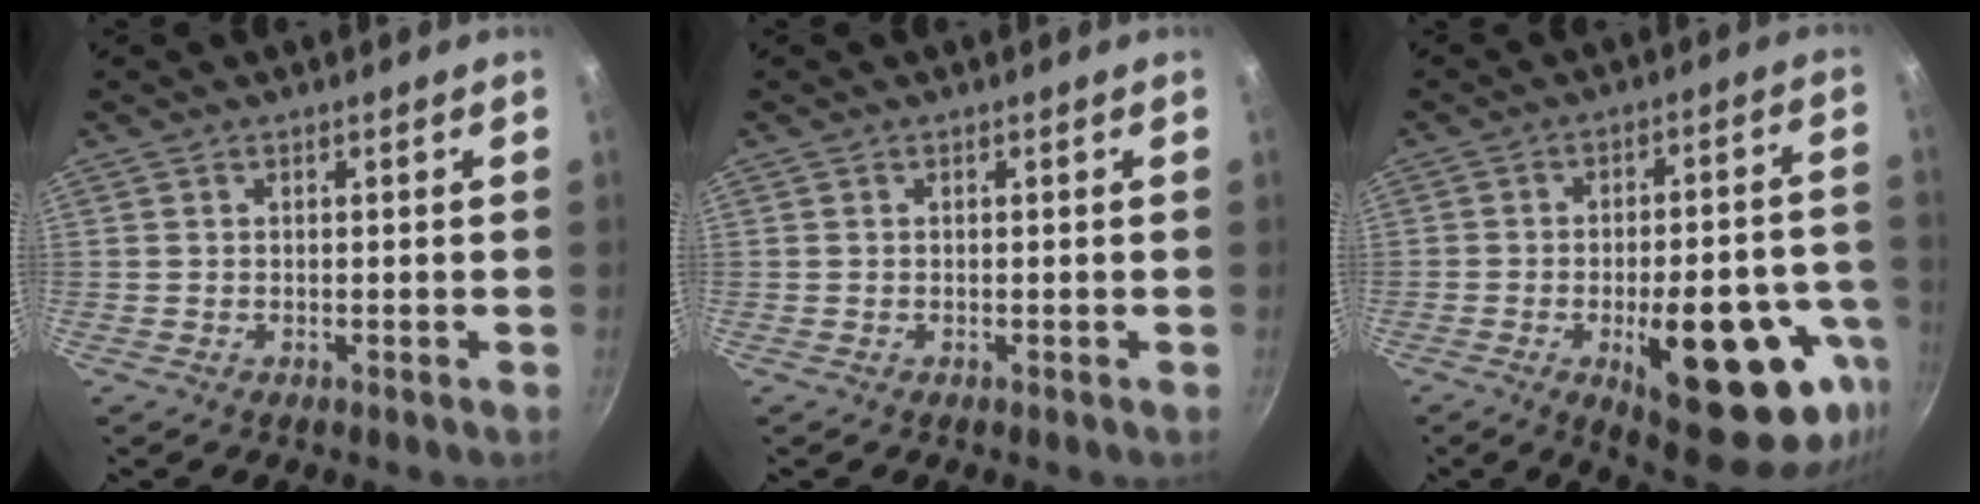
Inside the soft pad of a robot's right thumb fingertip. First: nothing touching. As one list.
[{"total": 0.0}, {"total": 23.4, "force": [-8.8, 9.3, 19.6], "torque": [-0.211, 0.019, -0.109]}]